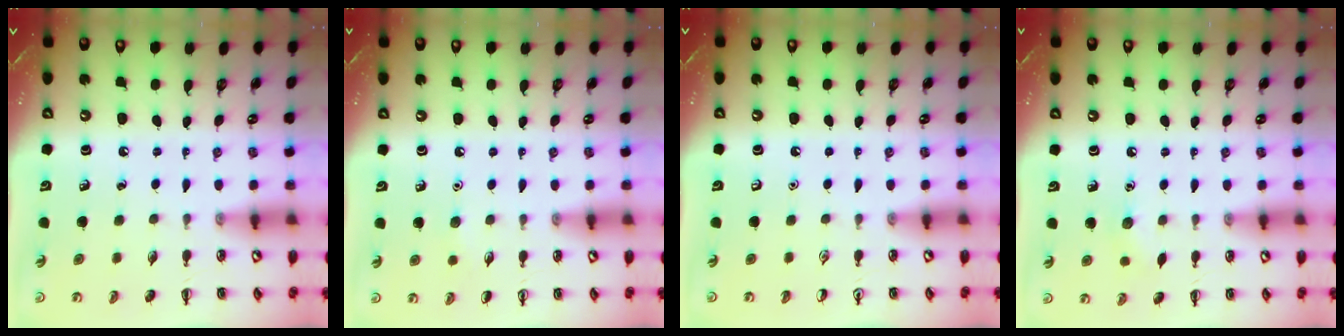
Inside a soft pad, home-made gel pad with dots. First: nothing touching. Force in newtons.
{"total": 3.7, "press": 3.5, "slide": 1.1}
{"total": 0.0}
{"total": 5.3, "press": 5.1, "slide": 1.6}